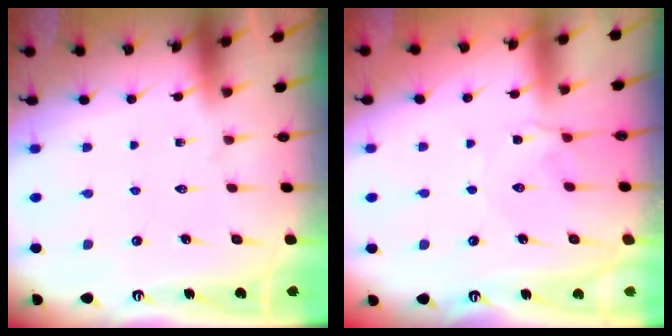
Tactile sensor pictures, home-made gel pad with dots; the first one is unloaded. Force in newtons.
{"total": 2.2, "press": 2.1, "slide": 0.4}